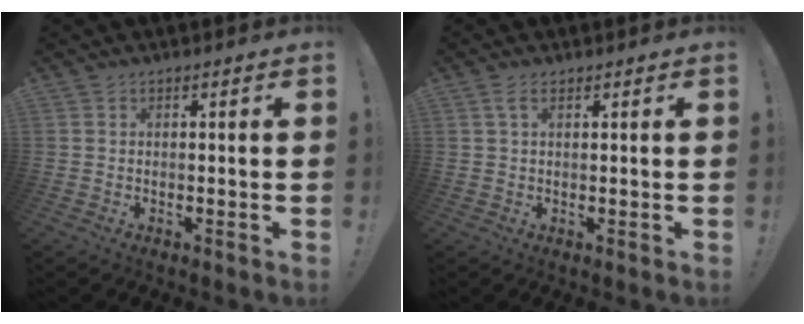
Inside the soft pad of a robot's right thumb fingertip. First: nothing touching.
{"total": 2.7, "force": [1.2, 1.3, 2.0], "torque": [-0.035, 0.001, 0.021]}